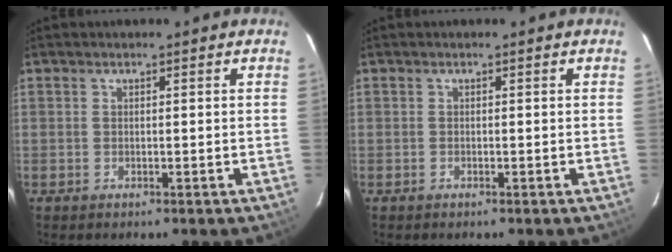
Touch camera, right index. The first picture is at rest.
{"total": 0.0}